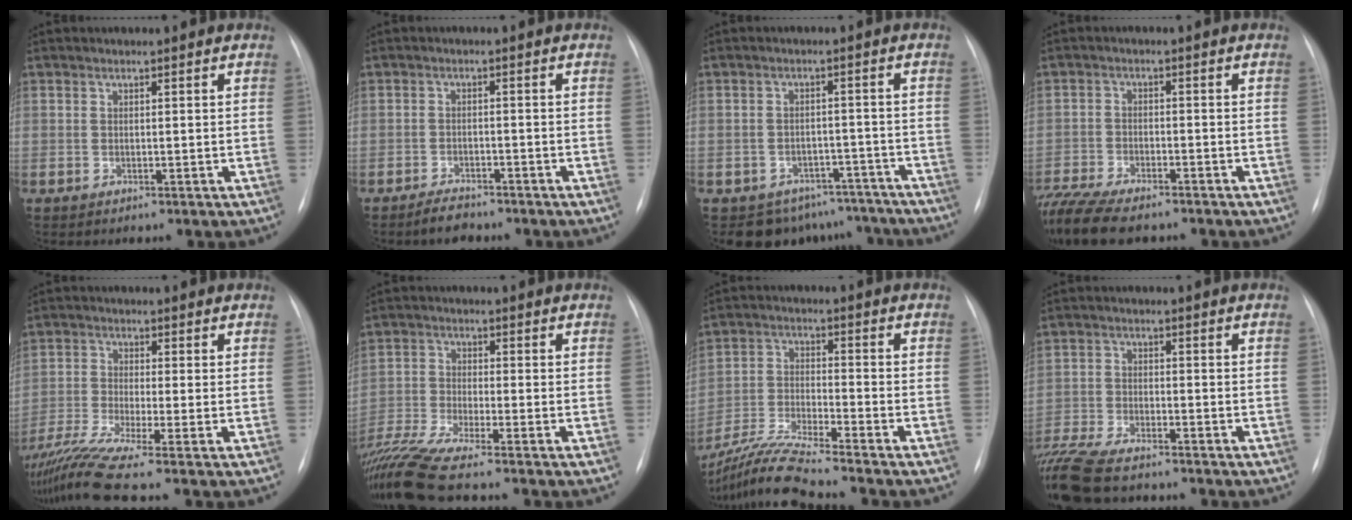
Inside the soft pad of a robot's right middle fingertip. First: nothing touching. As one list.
[{"total": 2.3, "force": [-1.8, 1.1, 0.9], "torque": [-0.017, 0.000, -0.021]}, {"total": 9.5, "force": [-7.9, 5.3, 0.2], "torque": [0.022, 0.031, -0.089]}, {"total": 13.1, "force": [-11.0, 3.1, 6.4], "torque": [-0.127, -0.018, -0.176]}, {"total": 9.0, "force": [-7.0, -1.9, 5.4], "torque": [-0.104, -0.019, -0.123]}, {"total": 12.0, "force": [-10.1, -1.0, 6.5], "torque": [-0.131, -0.020, -0.183]}, {"total": 11.3, "force": [-10.1, -2.0, 4.7], "torque": [-0.088, -0.022, -0.185]}, {"total": 12.2, "force": [-10.4, 2.1, 5.9], "torque": [-0.111, -0.020, -0.174]}]